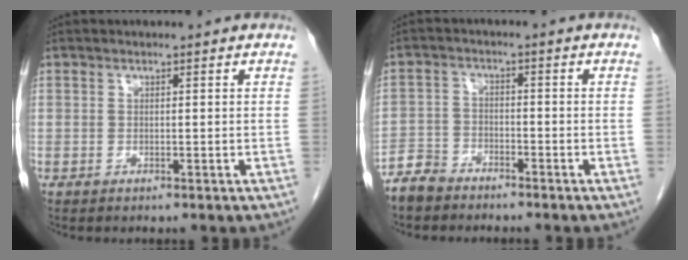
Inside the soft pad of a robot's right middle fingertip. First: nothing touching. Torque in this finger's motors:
{"motor_torque": [0.44, -0.21, 0.02, 0.03]}